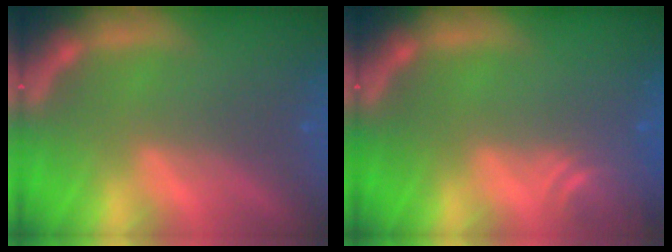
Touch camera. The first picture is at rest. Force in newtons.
{"total": 3.0}